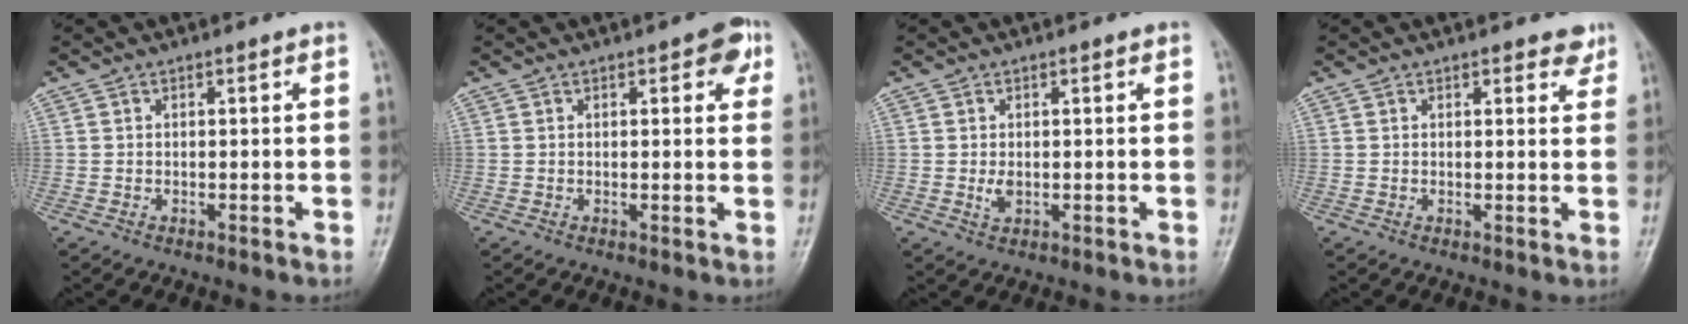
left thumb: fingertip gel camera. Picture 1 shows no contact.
{"total": 4.1, "force": [1.9, 1.9, 3.1], "torque": [-0.016, -0.002, 0.013]}
{"total": 2.1, "force": [0.1, 1.4, 1.6], "torque": [-0.025, -0.006, 0.004]}
{"total": 2.7, "force": [2.0, 1.4, 1.2], "torque": [0.008, -0.009, 0.020]}